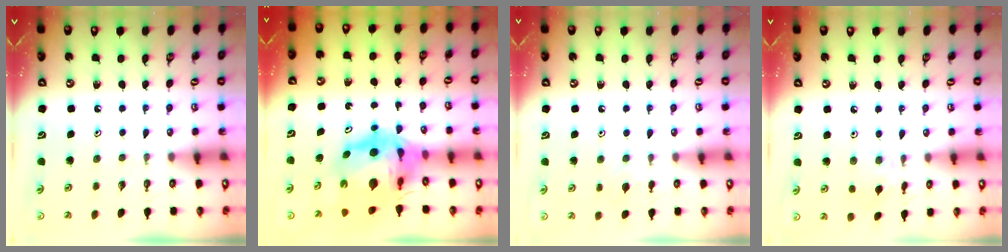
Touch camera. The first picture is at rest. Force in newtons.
{"total": 15.0, "press": 14.9, "slide": 2.0}
{"total": 4.2, "press": 4.2, "slide": 0.7}
{"total": 2.1, "press": 2.1, "slide": 0.2}